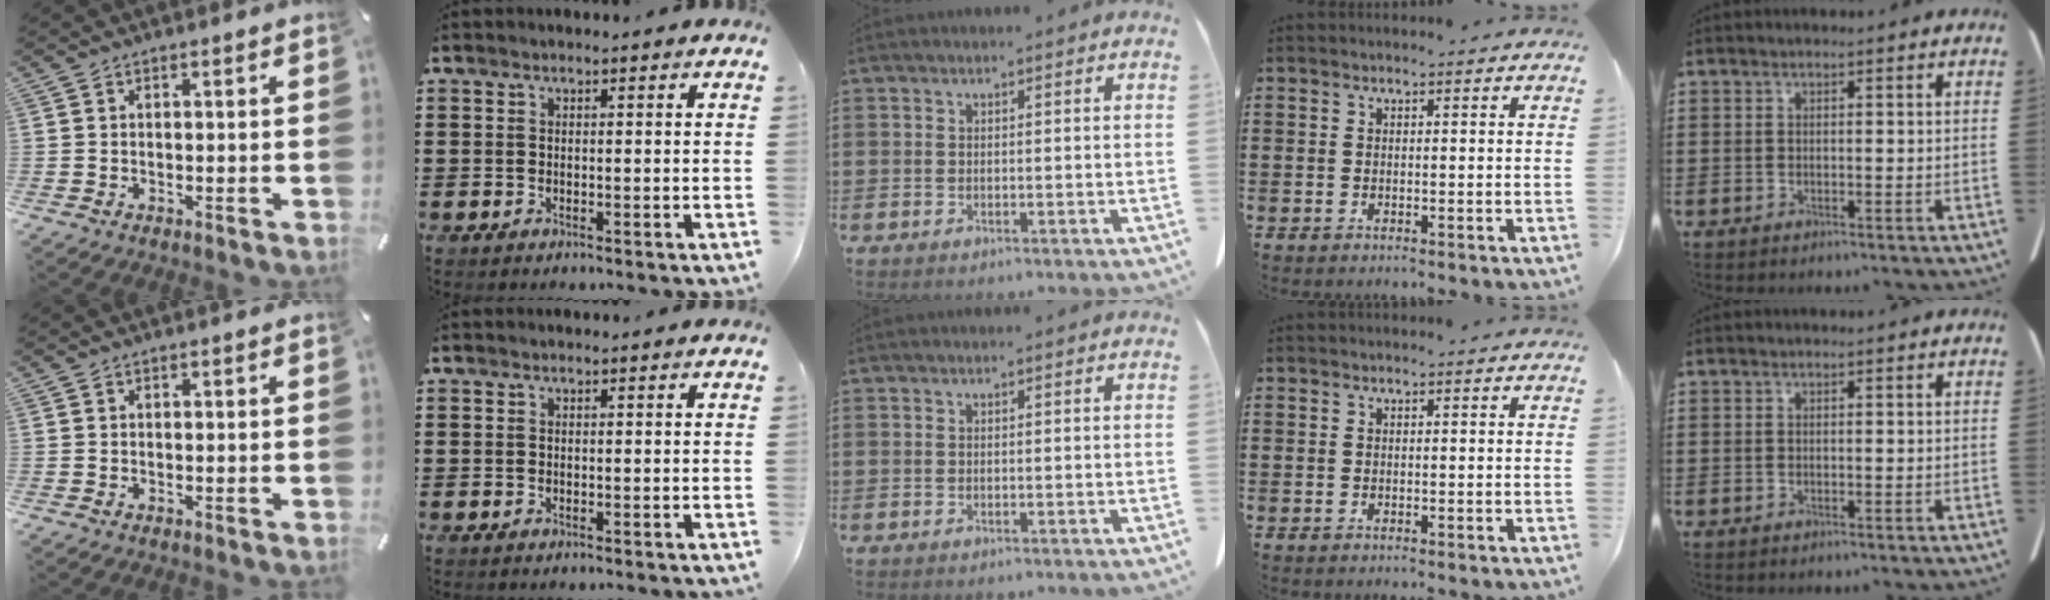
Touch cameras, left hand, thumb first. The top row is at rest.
{}